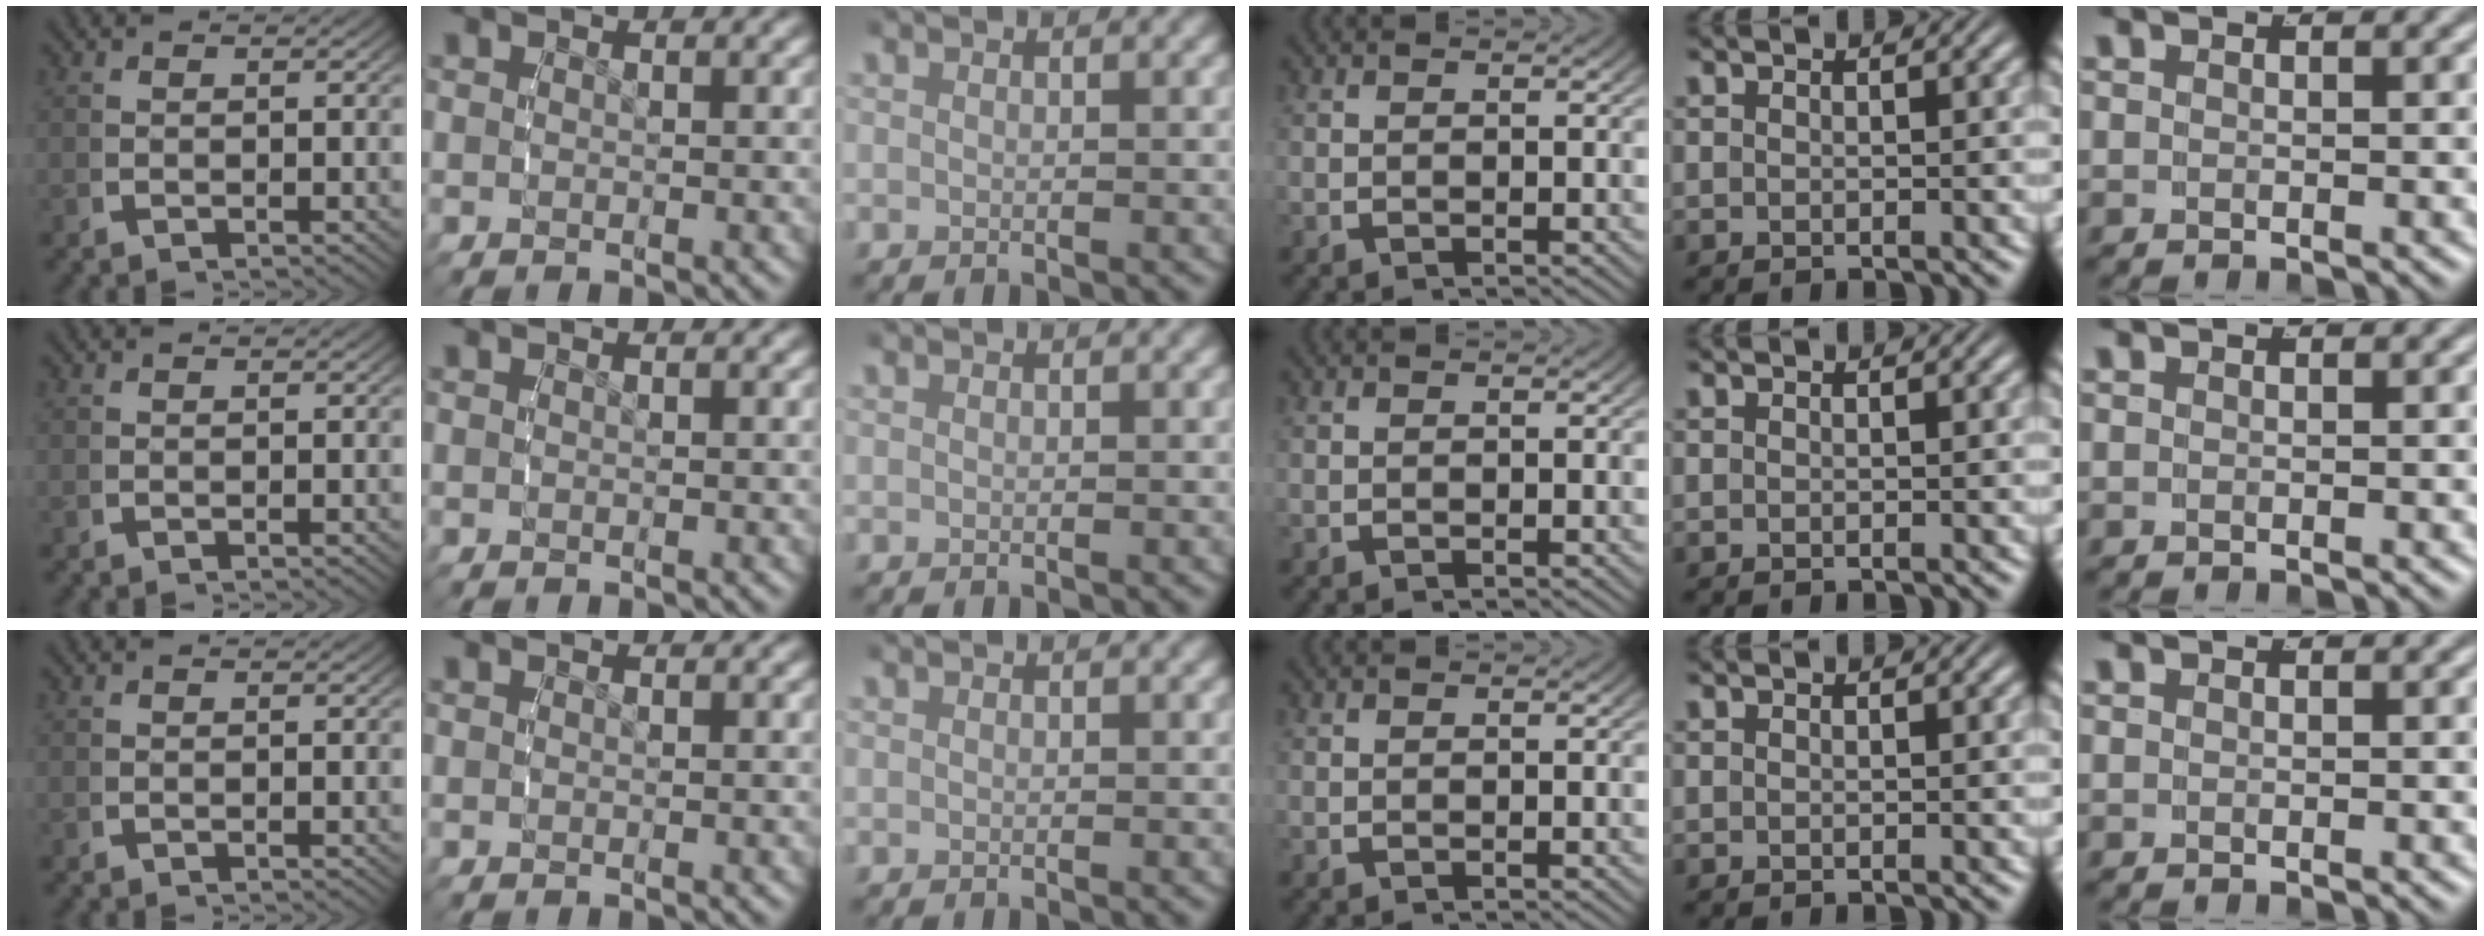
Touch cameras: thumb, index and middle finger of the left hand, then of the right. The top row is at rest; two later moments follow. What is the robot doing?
{"motion": "reach", "object": "plastic wrap"}